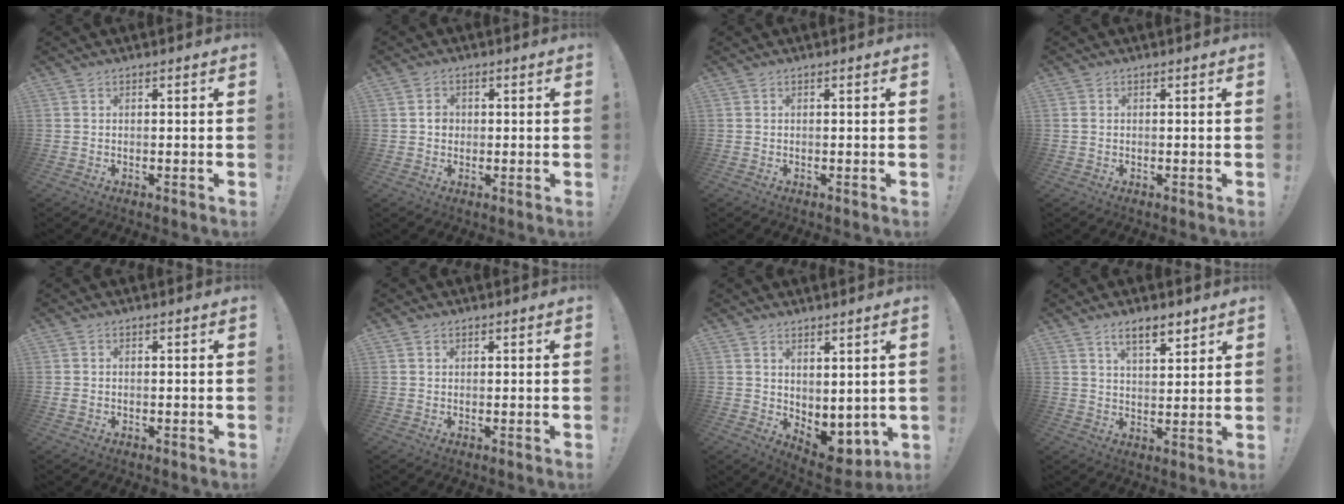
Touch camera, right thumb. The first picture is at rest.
{"total": 2.9, "force": [-0.4, 2.6, 1.3], "torque": [-0.001, 0.001, -0.012]}
{"total": 0.0}
{"total": 0.8, "force": [0.1, 0.7, 0.4], "torque": [-0.011, 0.004, 0.002]}
{"total": 0.6, "force": [0.0, 0.5, 0.3], "torque": [-0.005, 0.003, 0.000]}
{"total": 1.0, "force": [0.8, 0.7, 0.2], "torque": [0.005, -0.002, 0.013]}
{"total": 5.4, "force": [1.1, 4.1, 3.3], "torque": [-0.021, -0.028, 0.032]}
{"total": 7.3, "force": [5.1, 2.6, 4.6], "torque": [-0.059, -0.030, 0.088]}